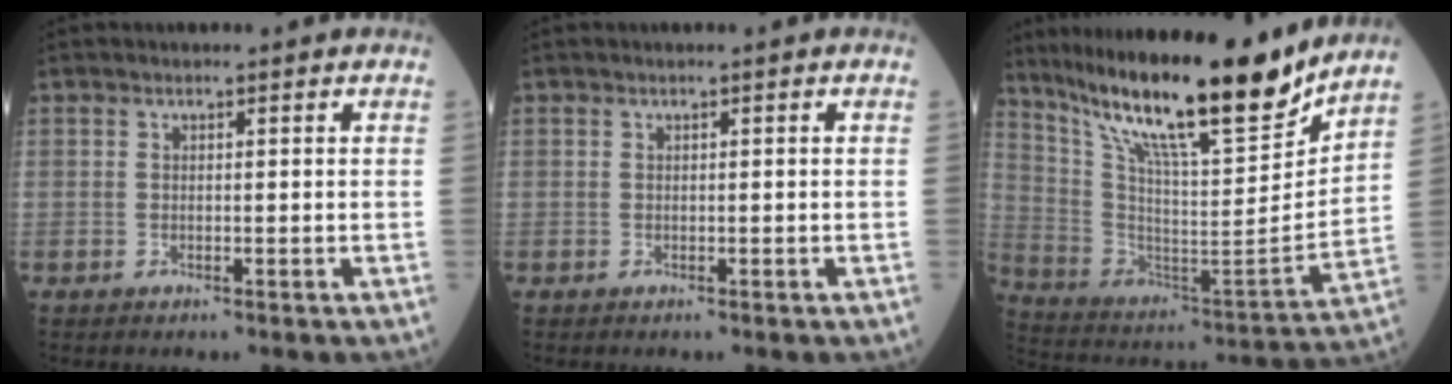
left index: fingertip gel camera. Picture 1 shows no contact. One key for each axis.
{"total": 0.0}
{"total": 23.6, "fx": 19.1, "fy": 2.0, "fz": 13.8, "tx": -0.244, "ty": -0.032, "tz": 0.318}